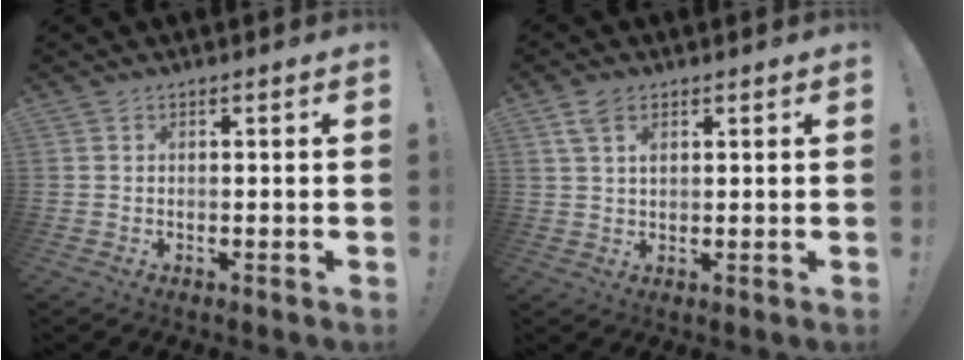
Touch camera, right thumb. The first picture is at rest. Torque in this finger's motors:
{"motor_torque": [0.08, 0.68, 0.01, 0.08, 0.15]}